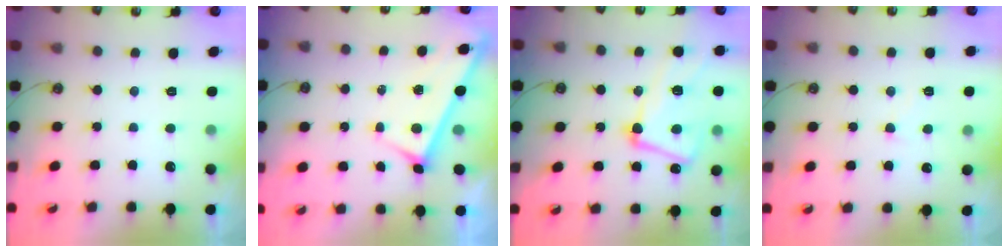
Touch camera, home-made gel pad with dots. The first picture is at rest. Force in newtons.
{"total": 3.0, "press": 3.0, "slide": 0.2}
{"total": 10.8, "press": 10.6, "slide": 1.8}
{"total": 3.7, "press": 3.6, "slide": 0.5}